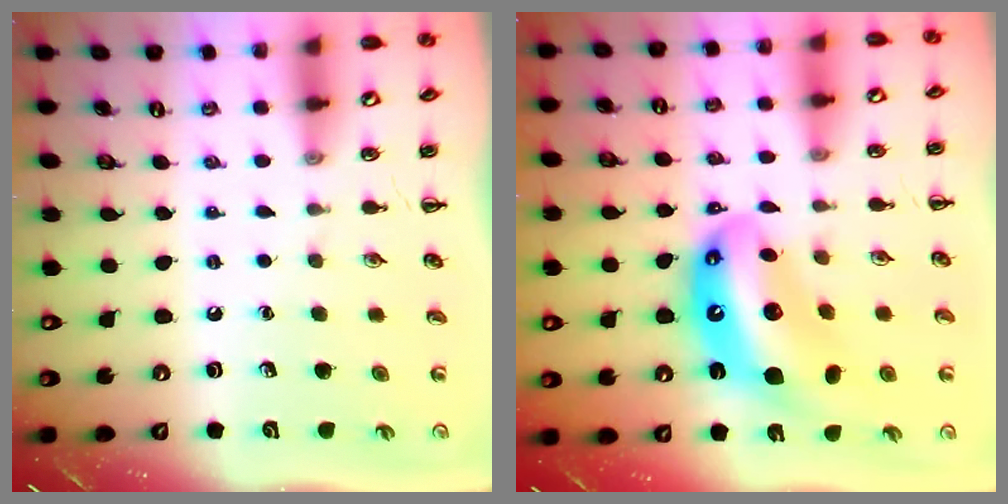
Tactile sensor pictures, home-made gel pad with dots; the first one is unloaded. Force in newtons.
{"total": 15.4, "press": 14.7, "slide": 4.6}